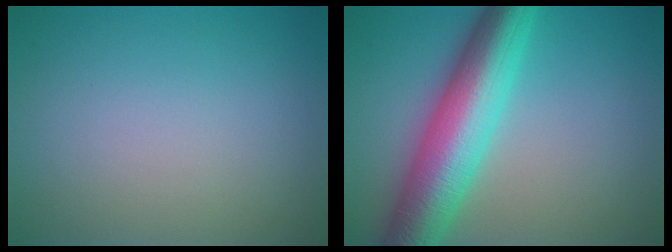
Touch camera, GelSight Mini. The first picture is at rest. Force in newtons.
{"total": 9.6, "press": 9.6, "slide": 0.1}